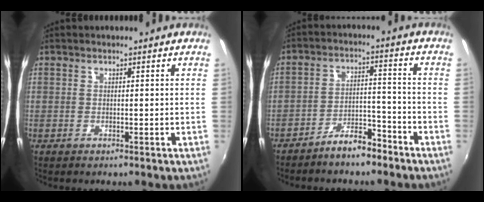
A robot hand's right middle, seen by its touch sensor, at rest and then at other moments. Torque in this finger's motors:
{"motor_torque": [1.09, -1.05, 0.08, 0.05]}